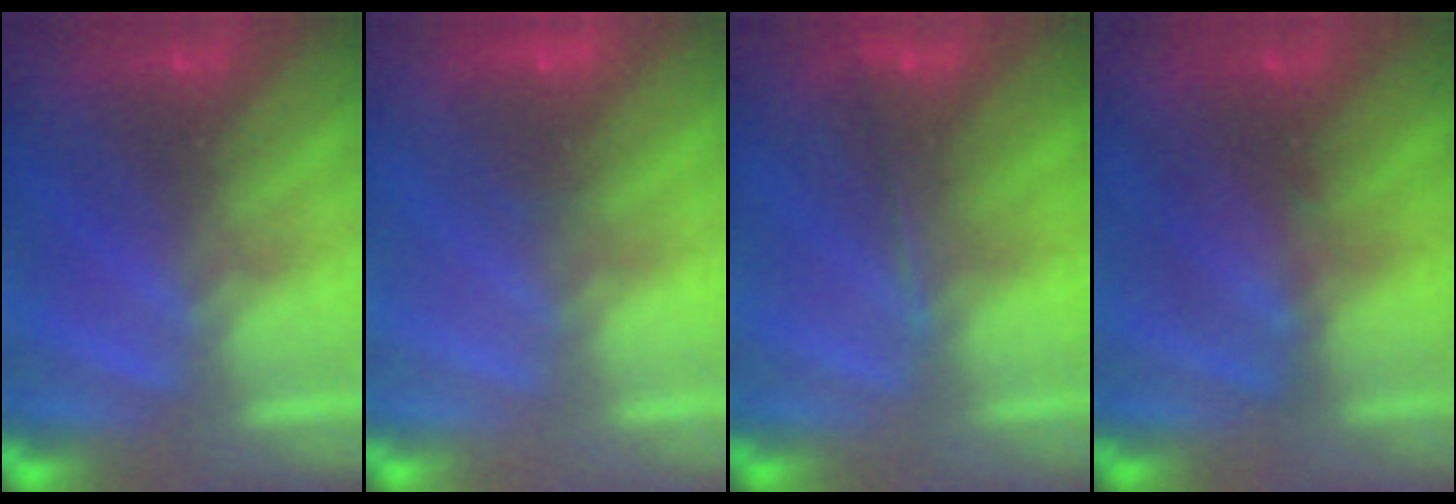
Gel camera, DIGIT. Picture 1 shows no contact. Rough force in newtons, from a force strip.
{"total": 2.0}
{"total": 1.8}
{"total": 2.4}